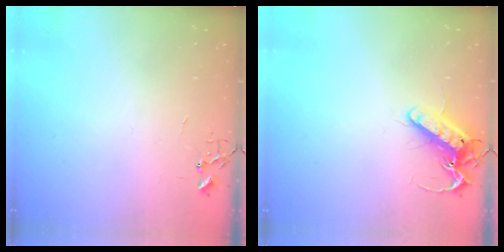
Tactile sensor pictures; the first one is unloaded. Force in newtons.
{"total": 13.9, "press": 13.8, "slide": 1.7}